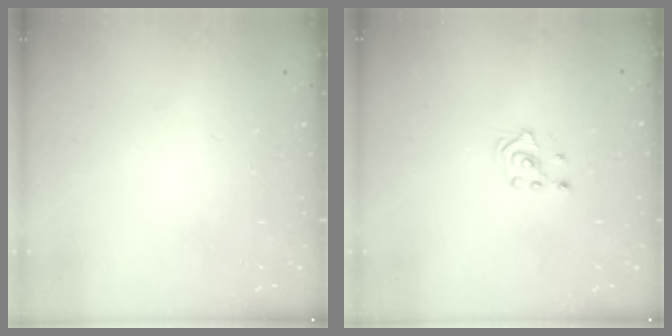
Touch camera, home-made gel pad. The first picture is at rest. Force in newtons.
{"total": 2.1, "press": 1.8, "slide": 0.9}